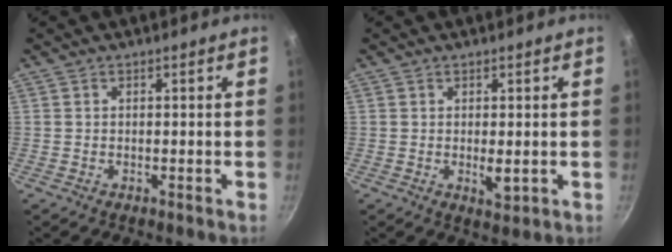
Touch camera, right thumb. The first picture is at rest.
{"total": 2.9, "force": [-0.2, 1.0, 2.7], "torque": [-0.046, -0.011, -0.001]}